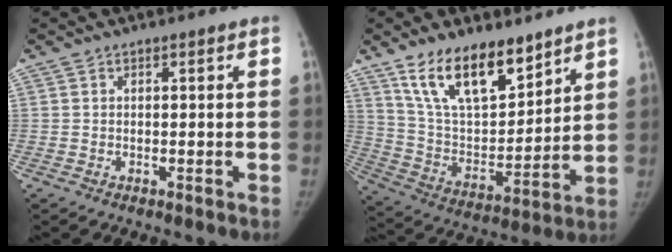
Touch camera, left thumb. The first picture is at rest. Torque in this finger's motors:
{"motor_torque": [0.36, 0.36, 1.33, -1.44, 0.16]}